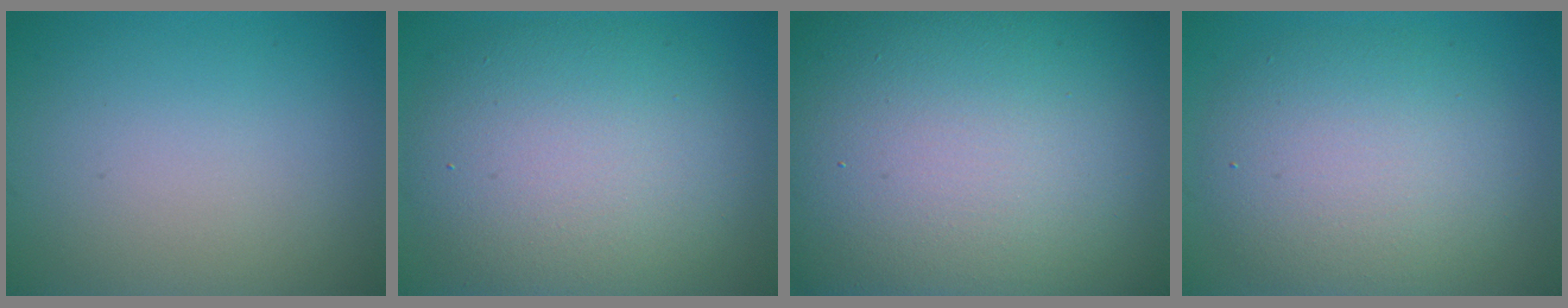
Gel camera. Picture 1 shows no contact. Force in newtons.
{"total": 10.0, "press": 10.0, "slide": 0.3}
{"total": 26.3, "press": 26.2, "slide": 1.4}
{"total": 6.6, "press": 6.6, "slide": 0.7}